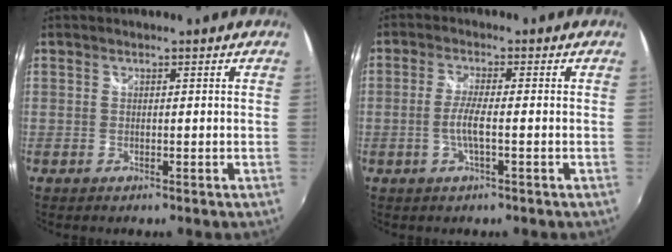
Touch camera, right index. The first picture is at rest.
{"total": 4.0, "force": [-1.1, 0.2, 3.8], "torque": [-0.078, -0.003, -0.022]}